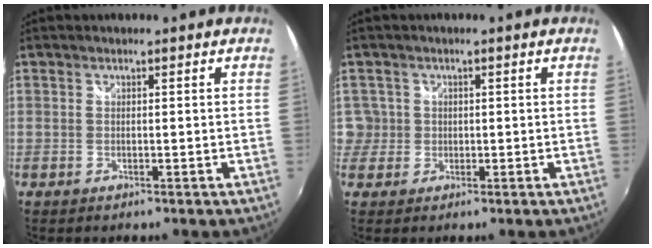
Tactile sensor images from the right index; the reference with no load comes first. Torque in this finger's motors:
{"motor_torque": [-0.42, 0.32, 0.01, -0.01]}